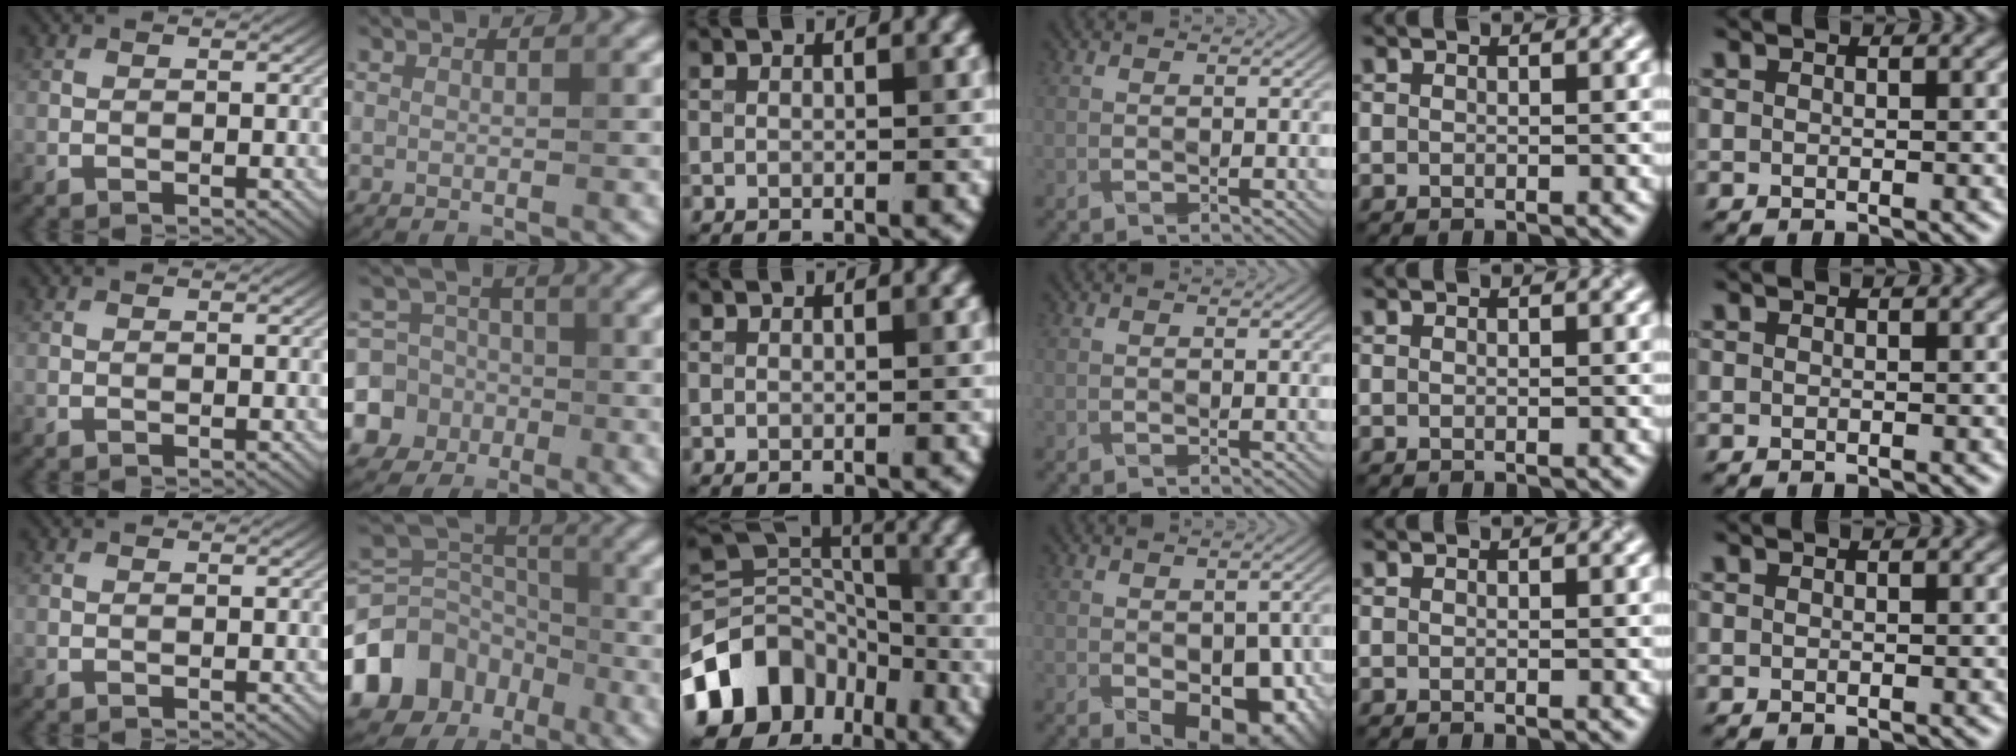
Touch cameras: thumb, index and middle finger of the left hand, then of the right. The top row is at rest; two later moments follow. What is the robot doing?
{"motion": "fold", "object": "handkerchief"}